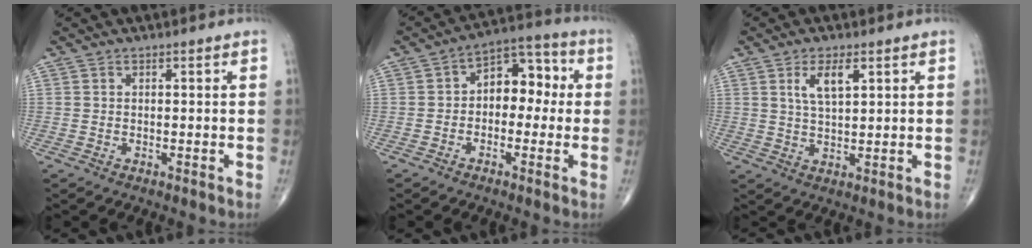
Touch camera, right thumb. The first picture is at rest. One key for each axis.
{"total": 9.5, "fx": 0.2, "fy": 6.4, "fz": 7.1, "tx": -0.062, "ty": 0.040, "tz": -0.012}
{"total": 5.3, "fx": 2.3, "fy": 2.1, "fz": 4.3, "tx": -0.079, "ty": -0.010, "tz": 0.047}